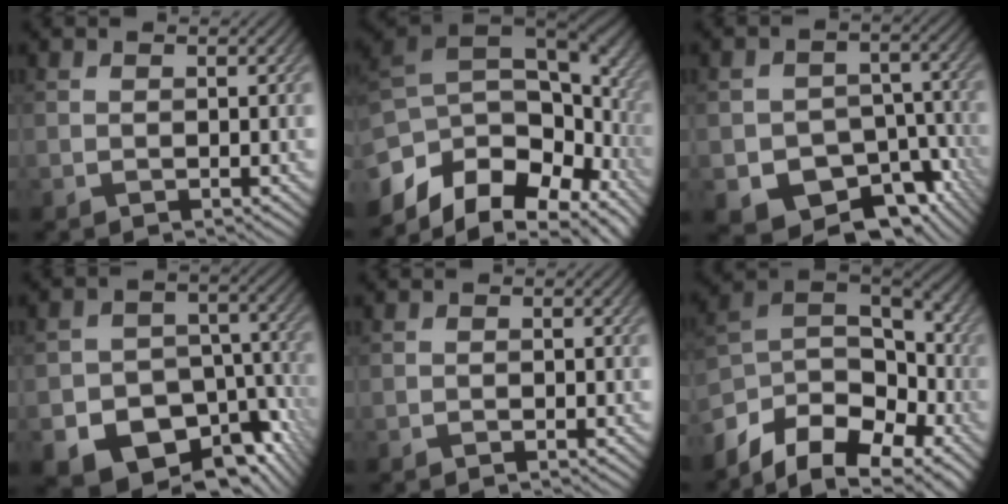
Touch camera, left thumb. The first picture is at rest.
{"total": 15.2, "force": [-4.4, 9.6, 10.9], "torque": [-0.260, -0.011, -0.065]}
{"total": 12.0, "force": [-6.8, 8.1, 5.7], "torque": [-0.080, -0.026, -0.097]}
{"total": 16.6, "force": [-9.8, 11.4, 7.0], "torque": [-0.119, -0.047, -0.129]}
{"total": 0.5, "force": [-0.4, 0.1, 0.3], "torque": [-0.003, 0.000, -0.008]}
{"total": 12.9, "force": [-7.4, 7.8, 7.2], "torque": [-0.182, -0.015, -0.099]}